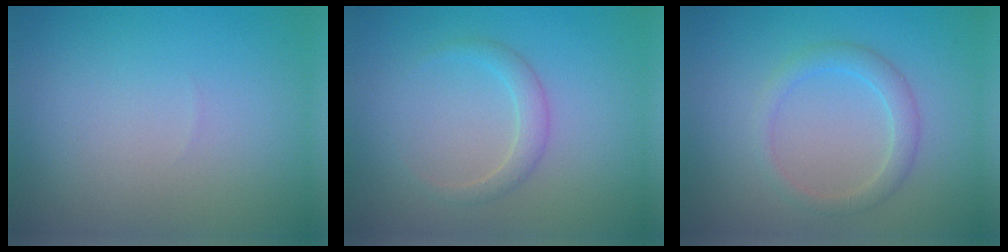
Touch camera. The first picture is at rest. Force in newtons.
{"total": 1.6, "press": 1.6, "slide": 0.1}
{"total": 2.2, "press": 2.2, "slide": 0.0}